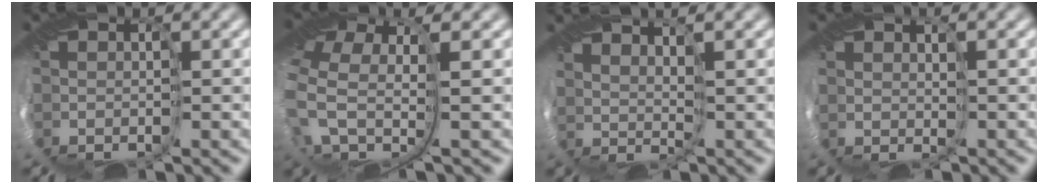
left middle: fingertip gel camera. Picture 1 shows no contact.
{"total": 5.6, "force": [-0.6, 3.0, 4.6], "torque": [-0.149, -0.023, -0.013]}
{"total": 3.1, "force": [2.9, -1.0, -0.4], "torque": [0.007, 0.007, 0.039]}
{"total": 2.4, "force": [1.5, -1.1, -1.5], "torque": [0.019, 0.004, 0.027]}